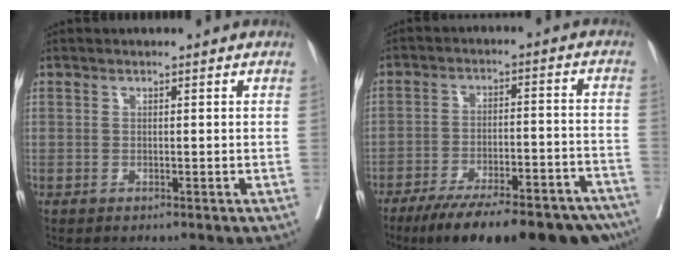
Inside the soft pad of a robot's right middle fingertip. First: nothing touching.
{"total": 24.4, "force": [-19.2, 6.0, 13.7], "torque": [-0.156, -0.003, -0.263]}